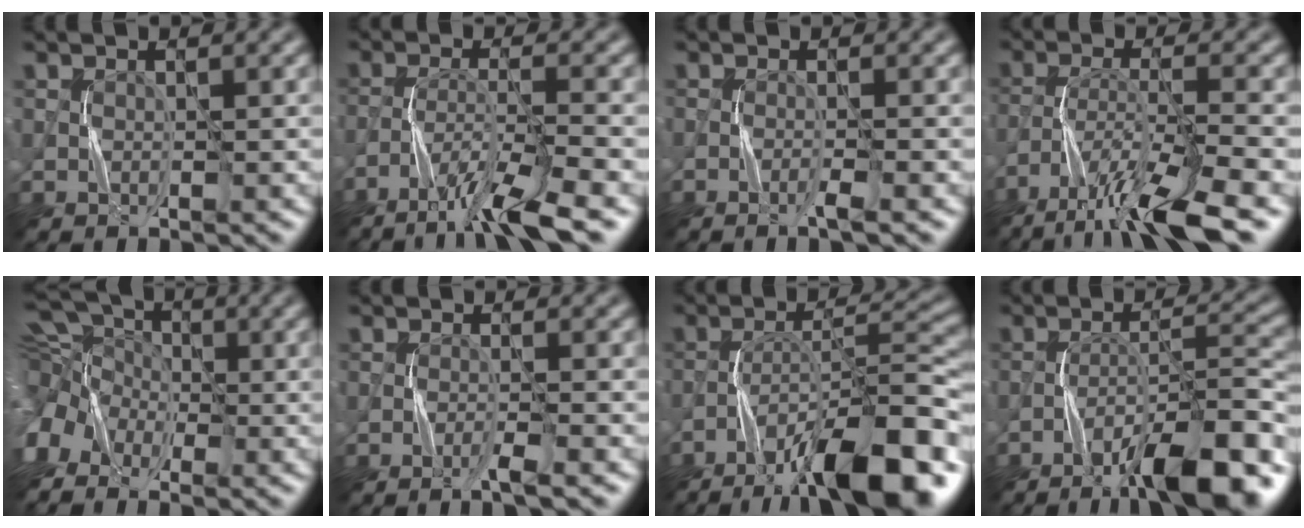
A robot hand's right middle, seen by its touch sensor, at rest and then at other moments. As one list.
[{"total": 6.5, "force": [-4.7, 0.6, 4.5], "torque": [-0.071, -0.001, -0.085]}, {"total": 1.1, "force": [-0.7, -0.1, 0.9], "torque": [-0.012, 0.002, -0.020]}, {"total": 9.7, "force": [-7.1, 1.8, 6.4], "torque": [-0.115, -0.001, -0.124]}, {"total": 8.1, "force": [-2.0, 5.7, 5.5], "torque": [-0.128, -0.002, -0.037]}, {"total": 1.5, "force": [-1.0, -0.1, 1.2], "torque": [-0.014, 0.003, -0.026]}, {"total": 12.4, "force": [-8.1, 3.2, 8.8], "torque": [-0.132, 0.016, -0.137]}, {"total": 9.8, "force": [-6.5, 2.1, 7.0], "torque": [-0.104, 0.019, -0.108]}]